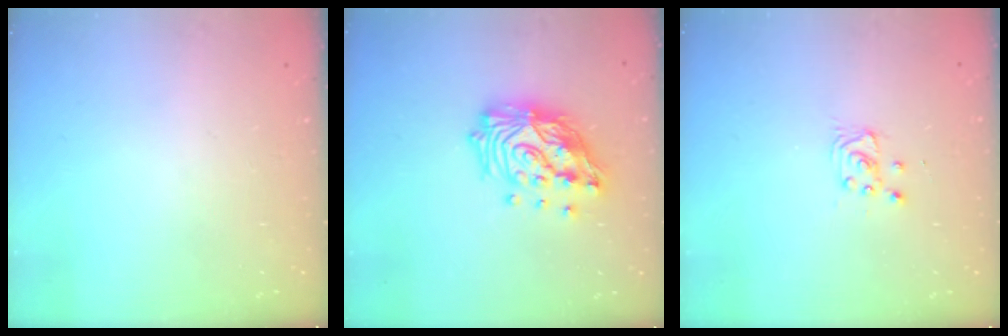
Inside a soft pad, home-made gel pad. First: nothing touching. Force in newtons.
{"total": 18.2, "press": 18.1, "slide": 1.6}
{"total": 2.9, "press": 2.9, "slide": 0.4}